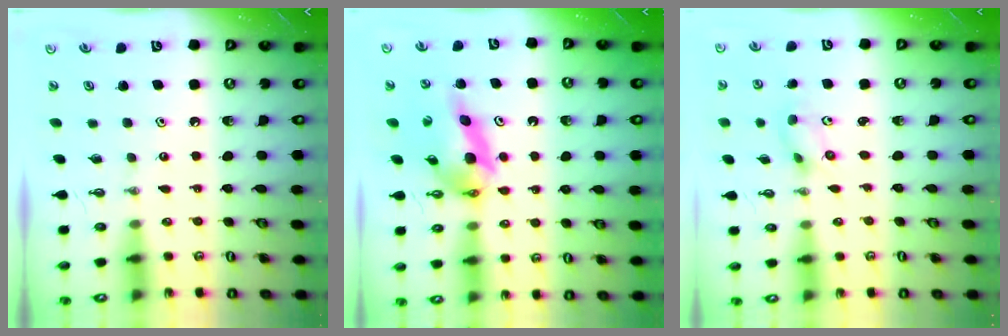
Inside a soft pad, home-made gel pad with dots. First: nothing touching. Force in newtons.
{"total": 10.5, "press": 10.4, "slide": 1.1}
{"total": 2.5, "press": 2.3, "slide": 0.9}